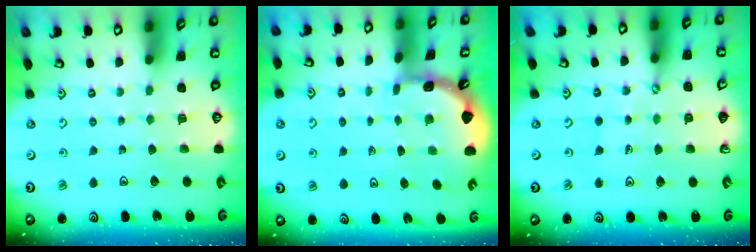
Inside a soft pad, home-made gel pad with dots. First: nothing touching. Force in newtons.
{"total": 1.6, "press": 1.6, "slide": 0.1}
{"total": 1.7, "press": 1.7, "slide": 0.1}